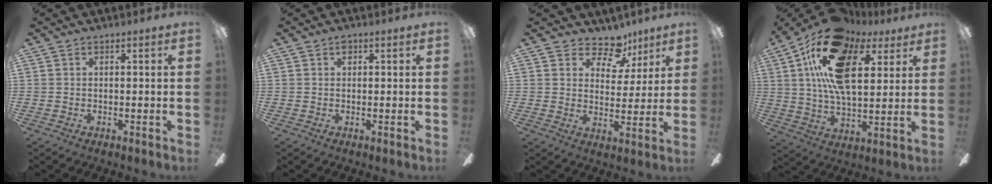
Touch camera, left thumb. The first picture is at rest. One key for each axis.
{"total": 1.2, "fx": 0.6, "fy": 0.8, "fz": 0.7, "tx": -0.007, "ty": 0.000, "tz": 0.009}
{"total": 9.8, "fx": 6.9, "fy": 5.5, "fz": 4.2, "tx": -0.052, "ty": -0.045, "tz": 0.122}
{"total": 21.4, "fx": 9.6, "fy": 10.8, "fz": 15.8, "tx": -0.302, "ty": -0.021, "tz": 0.161}